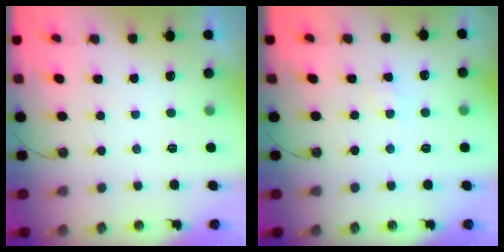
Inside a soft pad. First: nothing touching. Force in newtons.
{"total": 5.8, "press": 5.8, "slide": 0.7}